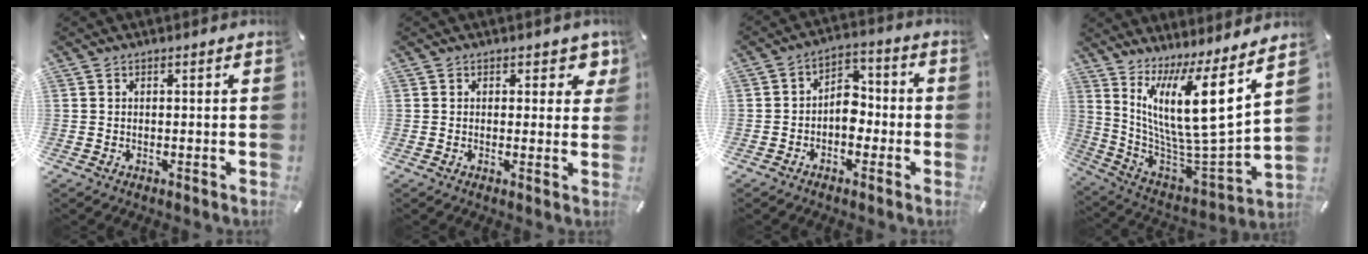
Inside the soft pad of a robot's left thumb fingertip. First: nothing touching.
{"total": 3.9, "force": [2.1, 2.3, 2.4], "torque": [-0.006, -0.013, 0.027]}
{"total": 6.7, "force": [-2.2, 5.1, 3.9], "torque": [-0.053, 0.017, -0.041]}
{"total": 19.3, "force": [9.4, 4.0, 16.4], "torque": [-0.306, -0.095, 0.148]}